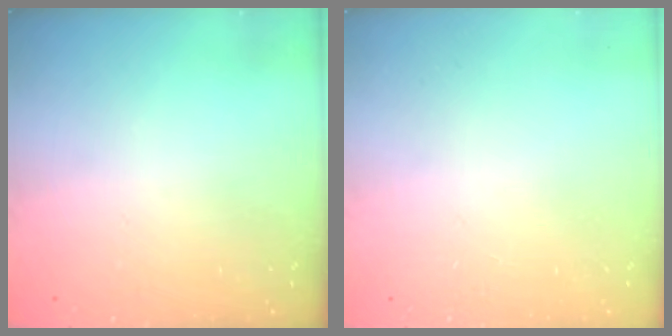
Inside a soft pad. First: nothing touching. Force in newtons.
{"total": 0.0}